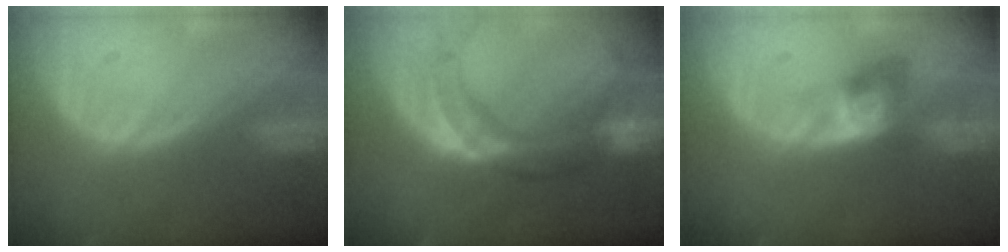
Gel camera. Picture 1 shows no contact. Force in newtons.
{"total": 11.5, "press": 9.8, "slide": 6.1}
{"total": 4.0, "press": 4.0, "slide": 0.2}